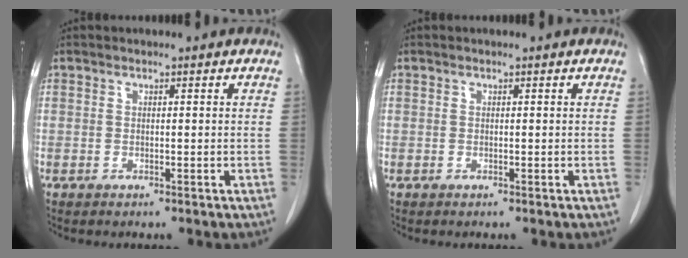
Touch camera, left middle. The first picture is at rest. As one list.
[{"total": 0.0}]